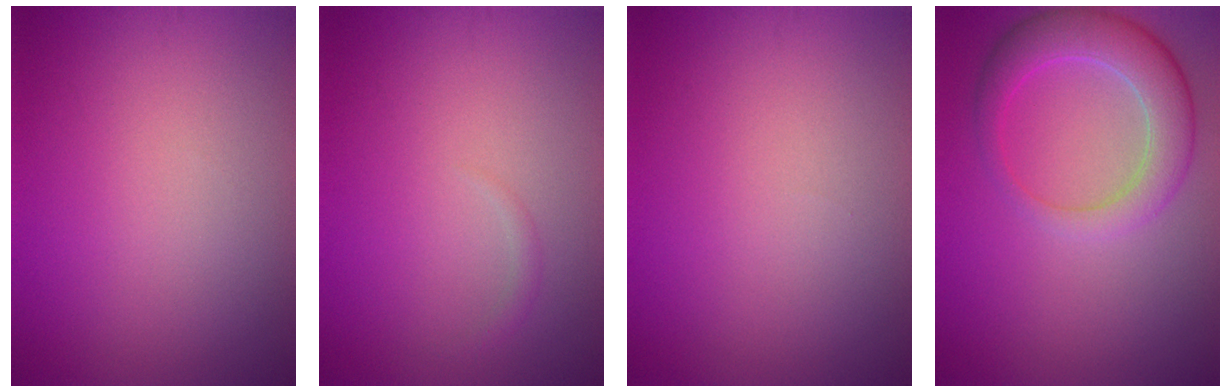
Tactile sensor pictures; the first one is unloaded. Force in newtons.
{"total": 0.7, "press": 0.7, "slide": 0.1}
{"total": 0.0}
{"total": 5.0, "press": 5.0, "slide": 0.5}